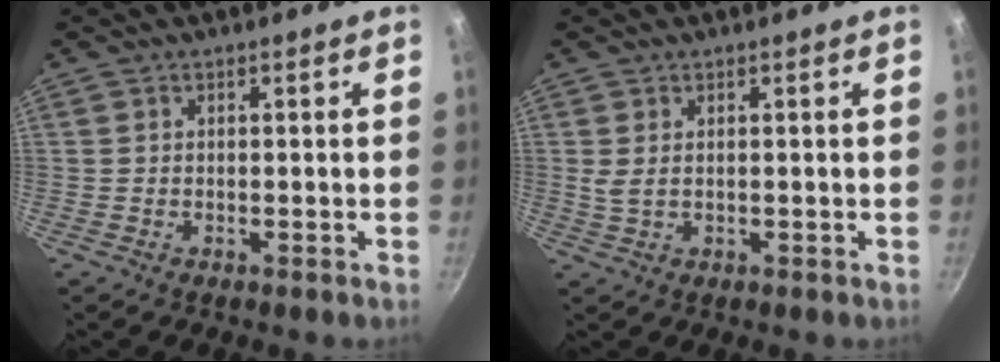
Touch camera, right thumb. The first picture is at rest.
{"total": 2.1, "force": [0.5, 1.0, 1.8], "torque": [-0.036, -0.002, 0.014]}